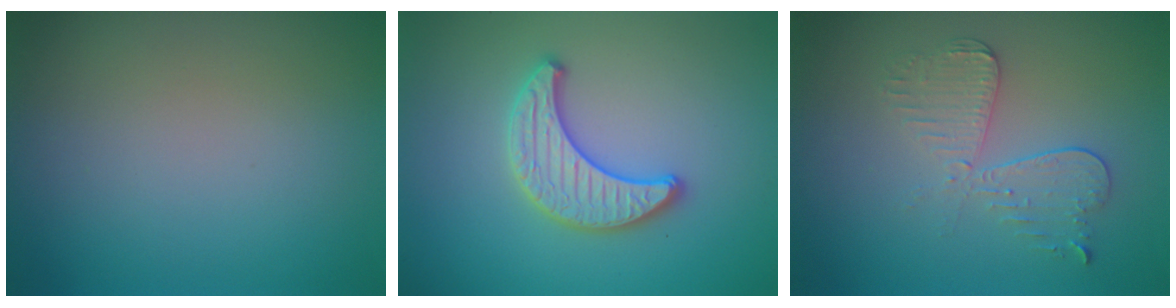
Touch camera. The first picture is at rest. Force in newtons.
{"total": 3.4, "press": 3.4, "slide": 0.2}
{"total": 3.5, "press": 3.1, "slide": 1.7}